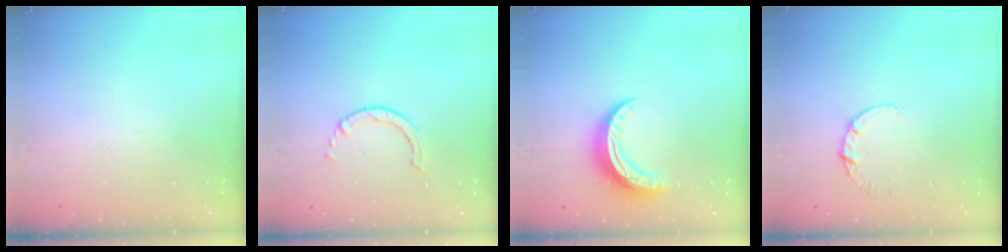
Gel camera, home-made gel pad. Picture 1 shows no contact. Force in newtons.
{"total": 0.8, "press": 0.7, "slide": 0.2}
{"total": 10.1, "press": 10.1, "slide": 0.1}
{"total": 1.9, "press": 1.9, "slide": 0.3}